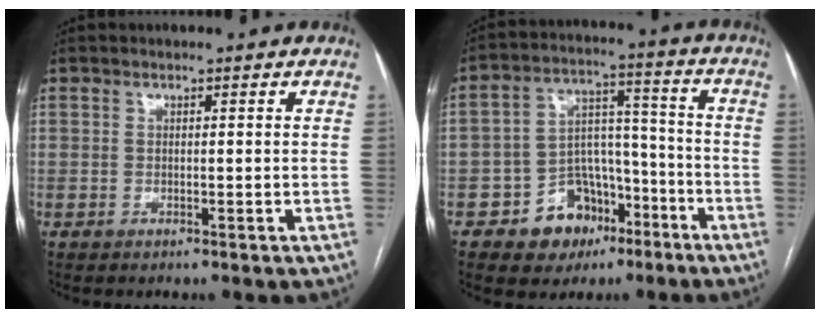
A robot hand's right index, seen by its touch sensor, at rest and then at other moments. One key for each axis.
{"total": 11.0, "fx": -6.0, "fy": 7.8, "fz": 4.8, "tx": -0.064, "ty": 0.033, "tz": -0.089}